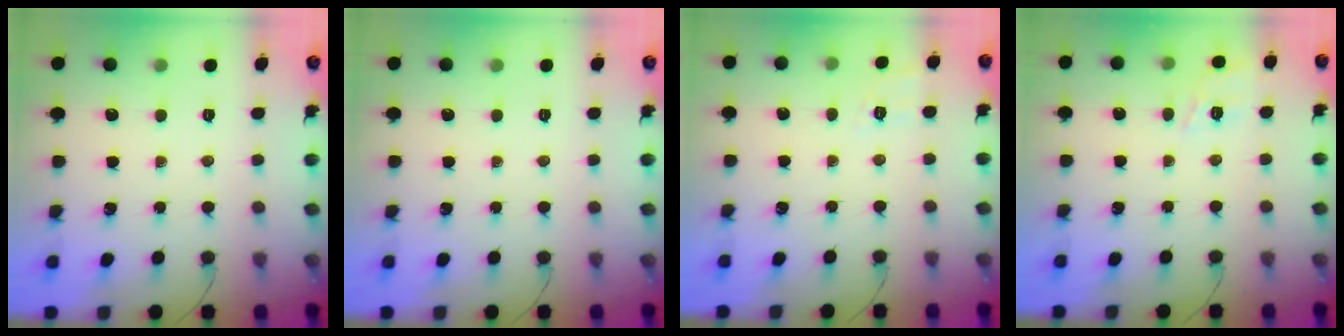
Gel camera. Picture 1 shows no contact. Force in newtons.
{"total": 0.0}
{"total": 2.5, "press": 1.6, "slide": 1.9}
{"total": 8.6, "press": 8.5, "slide": 1.6}